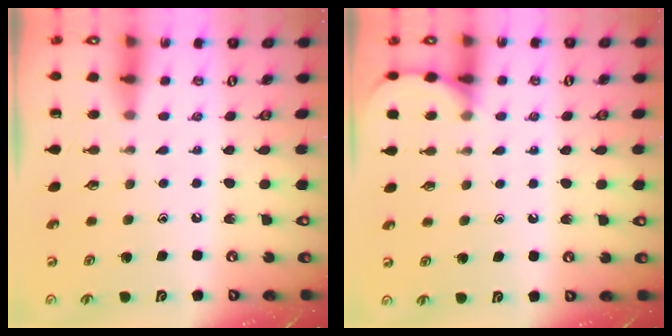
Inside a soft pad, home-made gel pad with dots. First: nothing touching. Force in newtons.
{"total": 6.1, "press": 6.1, "slide": 0.4}